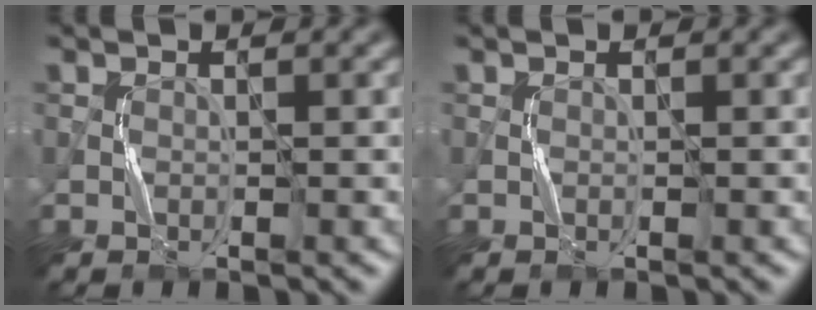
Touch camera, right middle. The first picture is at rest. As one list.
[{"total": 0.0}]